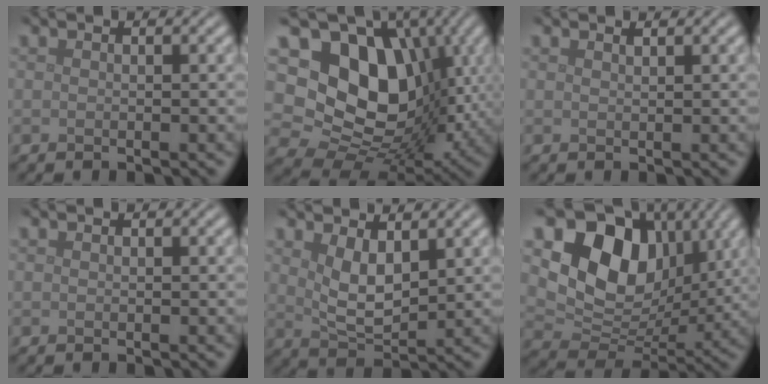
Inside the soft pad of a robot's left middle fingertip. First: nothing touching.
{"total": 13.4, "force": [2.8, 10.2, 8.3], "torque": [-0.139, -0.001, 0.043]}
{"total": 0.6, "force": [0.5, 0.1, 0.2], "torque": [-0.002, -0.001, 0.010]}
{"total": 0.0}
{"total": 3.8, "force": [1.6, 1.6, 3.0], "torque": [-0.067, -0.008, 0.035]}
{"total": 11.2, "force": [3.9, 8.2, 6.4], "torque": [-0.113, -0.009, 0.067]}